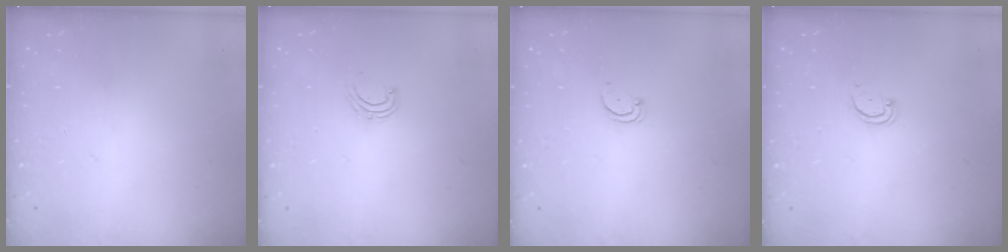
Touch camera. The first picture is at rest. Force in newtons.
{"total": 4.6, "press": 4.5, "slide": 0.5}
{"total": 2.7, "press": 2.7, "slide": 0.2}
{"total": 2.2, "press": 2.1, "slide": 0.4}